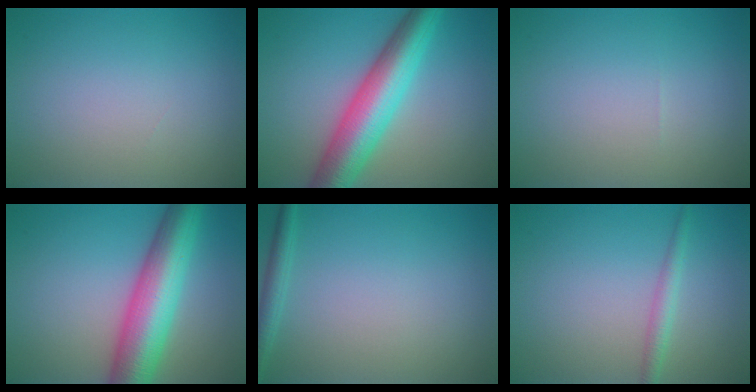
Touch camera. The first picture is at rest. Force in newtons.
{"total": 8.4, "press": 8.4, "slide": 0.2}
{"total": 0.0}
{"total": 9.2, "press": 9.1, "slide": 0.2}
{"total": 1.6, "press": 1.6, "slide": 0.1}
{"total": 1.7, "press": 1.7, "slide": 0.0}